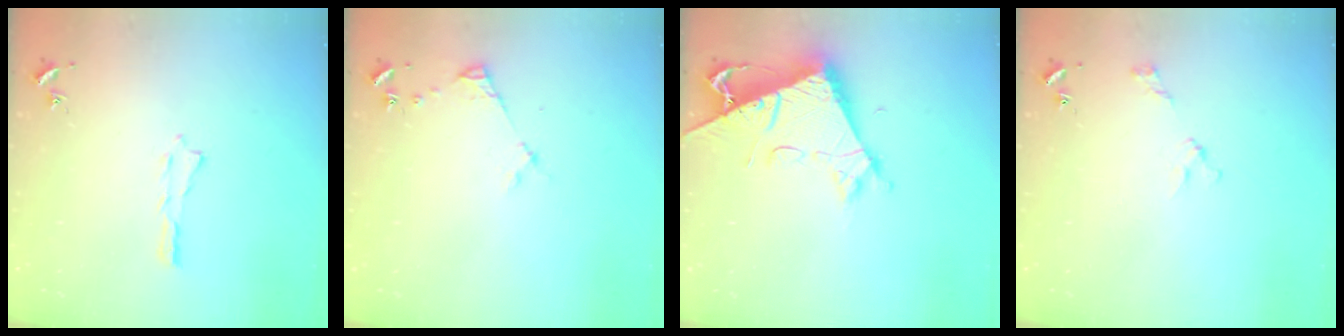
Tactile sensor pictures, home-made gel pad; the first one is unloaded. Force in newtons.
{"total": 3.2, "press": 3.2, "slide": 0.4}
{"total": 8.4, "press": 8.3, "slide": 0.8}
{"total": 2.7, "press": 2.6, "slide": 0.3}